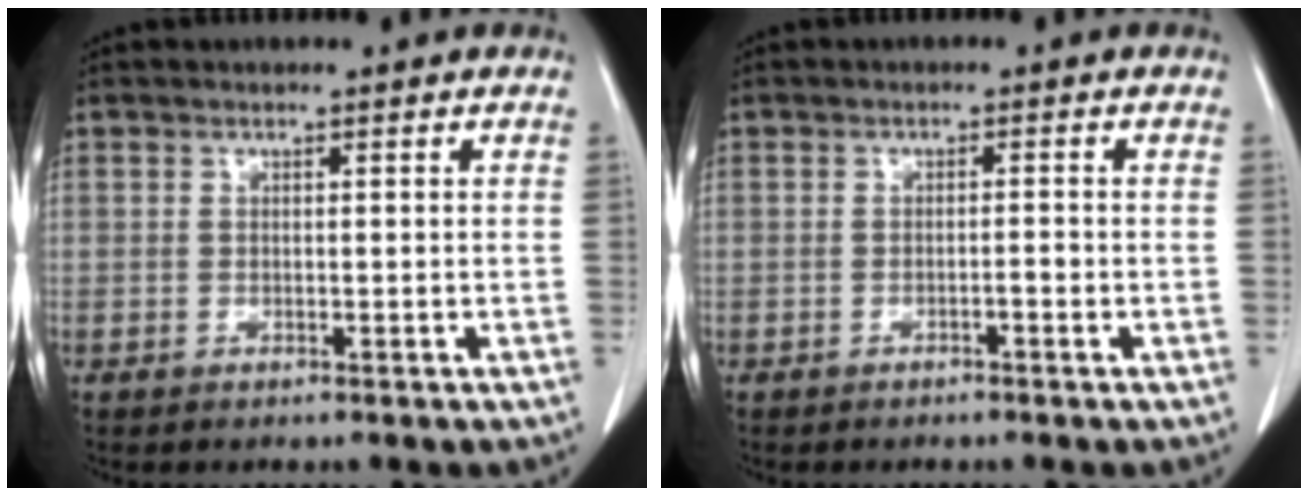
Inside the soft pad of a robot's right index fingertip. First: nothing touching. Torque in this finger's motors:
{"motor_torque": [-0.12, -0.06, 0.01, 0.00]}